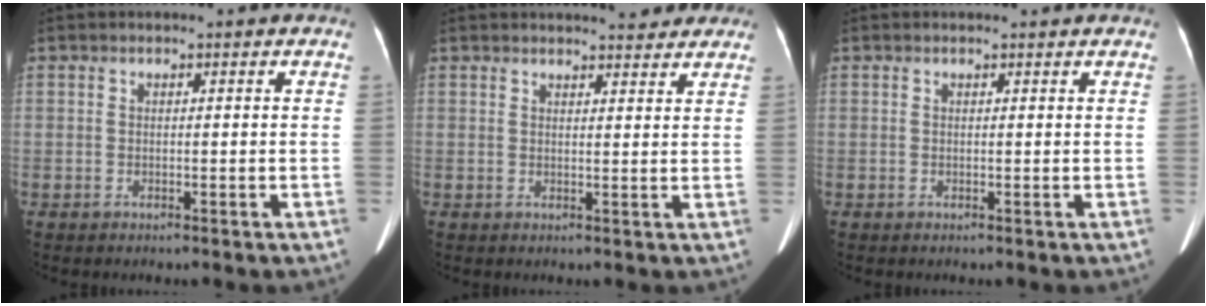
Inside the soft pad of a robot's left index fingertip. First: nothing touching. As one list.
[{"total": 5.8, "force": [5.3, 1.1, 2.1], "torque": [-0.024, 0.006, 0.058]}, {"total": 0.6, "force": [0.6, -0.1, 0.1], "torque": [-0.004, -0.002, 0.006]}]